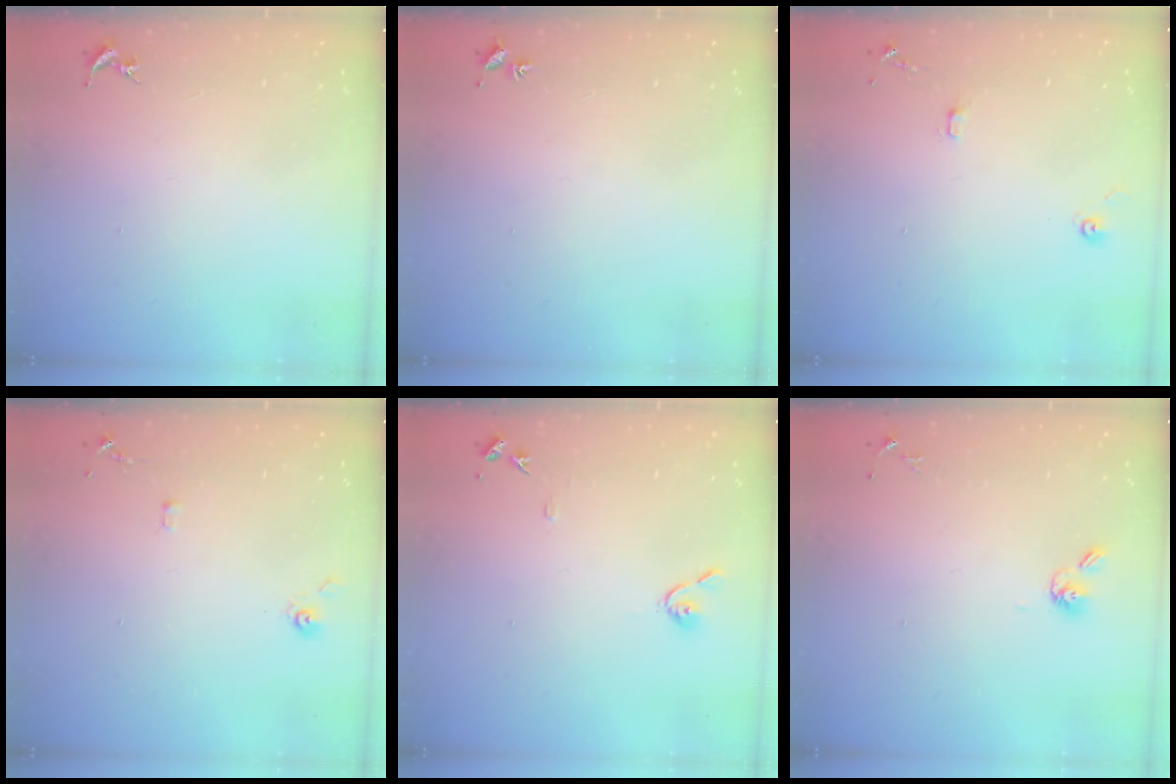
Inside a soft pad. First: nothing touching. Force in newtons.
{"total": 2.0, "press": 2.0, "slide": 0.2}
{"total": 8.0, "press": 8.0, "slide": 0.7}
{"total": 4.8, "press": 4.8, "slide": 0.3}
{"total": 6.2, "press": 6.2, "slide": 0.6}
{"total": 5.9, "press": 5.4, "slide": 2.4}